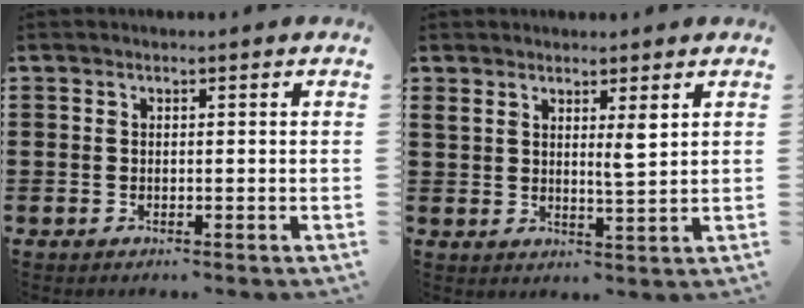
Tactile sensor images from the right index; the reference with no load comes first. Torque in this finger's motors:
{"motor_torque": [0.97, 0.35, 0.11, 0.07]}